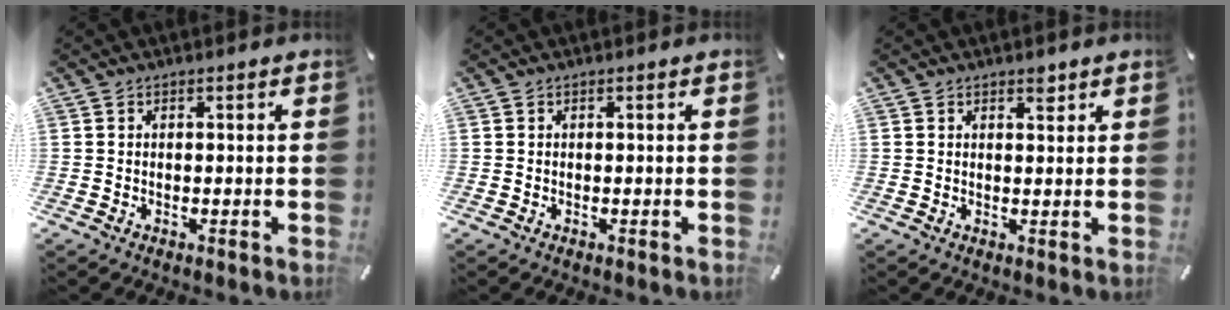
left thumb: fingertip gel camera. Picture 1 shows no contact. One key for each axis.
{"total": 0.0}
{"total": 2.1, "fx": 1.5, "fy": 1.1, "fz": 1.0, "tx": -0.004, "ty": -0.007, "tz": 0.024}